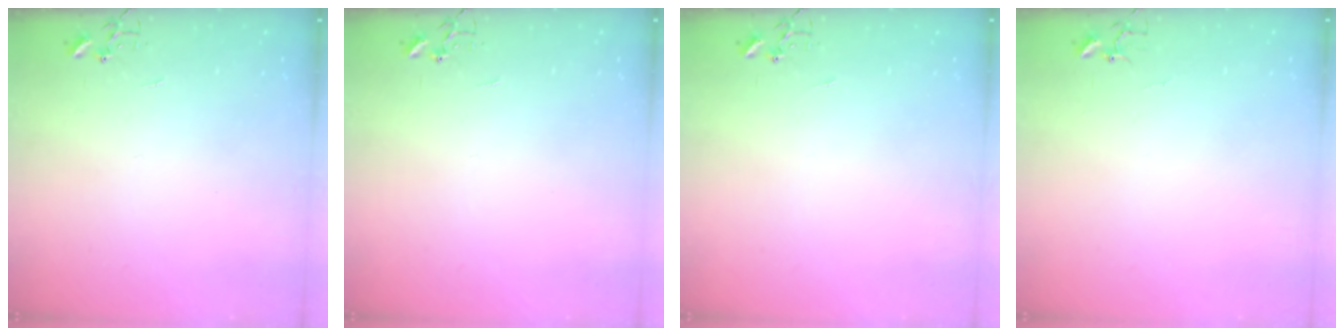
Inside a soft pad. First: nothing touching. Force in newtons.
{"total": 0.0}
{"total": 0.0}
{"total": 4.0, "press": 4.0, "slide": 0.3}